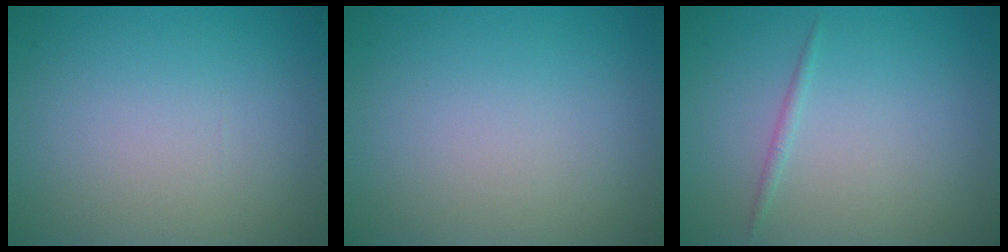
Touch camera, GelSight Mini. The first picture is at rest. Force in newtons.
{"total": 0.0}
{"total": 0.7, "press": 0.7, "slide": 0.0}